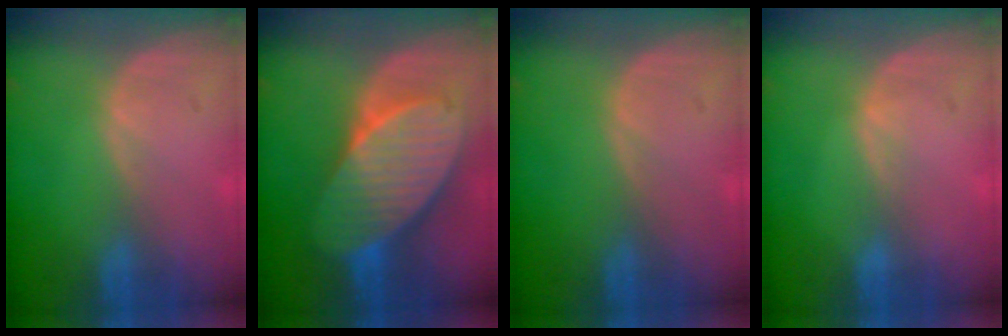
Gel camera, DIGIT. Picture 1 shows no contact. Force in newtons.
{"total": 10.6, "press": 10.6, "slide": 0.7}
{"total": 0.0}
{"total": 0.9, "press": 0.8, "slide": 0.2}